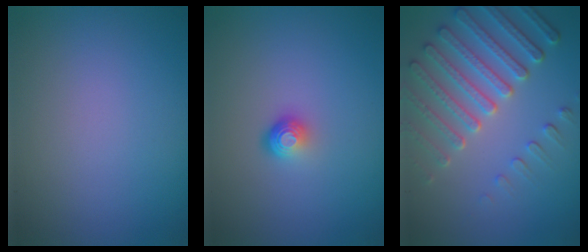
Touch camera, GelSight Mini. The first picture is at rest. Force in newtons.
{"total": 1.8, "press": 1.2, "slide": 1.4}
{"total": 6.2, "press": 5.1, "slide": 3.5}